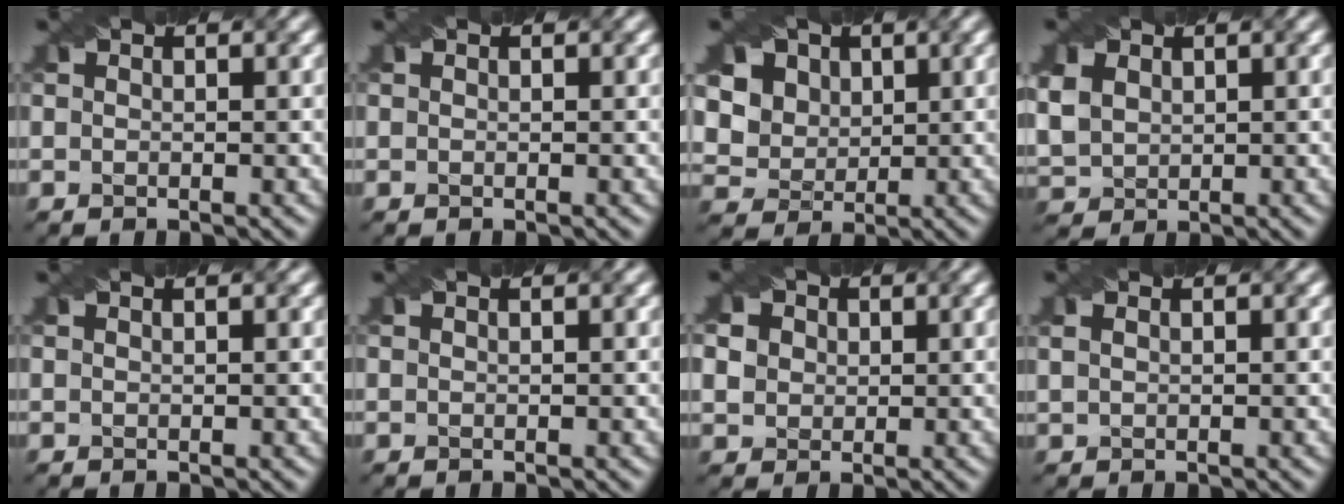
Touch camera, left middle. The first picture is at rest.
{"total": 0.0}
{"total": 7.6, "force": [3.0, 6.1, 3.4], "torque": [-0.074, 0.013, 0.045]}
{"total": 3.8, "force": [1.4, 2.8, 2.0], "torque": [-0.065, 0.007, 0.032]}
{"total": 1.6, "force": [0.9, 0.7, 1.0], "torque": [-0.004, -0.001, -0.004]}
{"total": 1.0, "force": [0.6, 0.4, 0.7], "torque": [-0.006, -0.003, 0.001]}
{"total": 5.3, "force": [2.2, 4.2, 2.4], "torque": [-0.059, 0.021, 0.025]}
{"total": 1.7, "force": [1.0, 0.8, 1.0], "torque": [-0.017, 0.001, 0.010]}